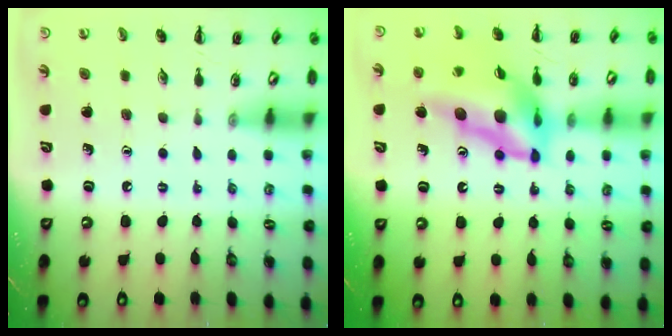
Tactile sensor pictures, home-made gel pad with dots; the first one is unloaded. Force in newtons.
{"total": 16.7, "press": 15.8, "slide": 5.4}